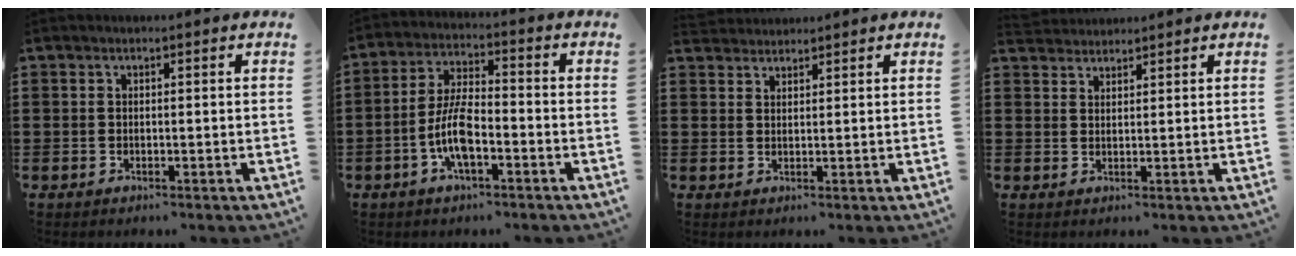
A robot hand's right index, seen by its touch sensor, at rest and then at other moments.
{"total": 7.7, "force": [-2.7, 2.6, 6.7], "torque": [-0.154, -0.009, -0.055]}
{"total": 2.0, "force": [2.0, 0.3, -0.4], "torque": [0.002, 0.002, 0.040]}
{"total": 2.3, "force": [2.3, 0.3, -0.5], "torque": [0.002, 0.000, 0.045]}